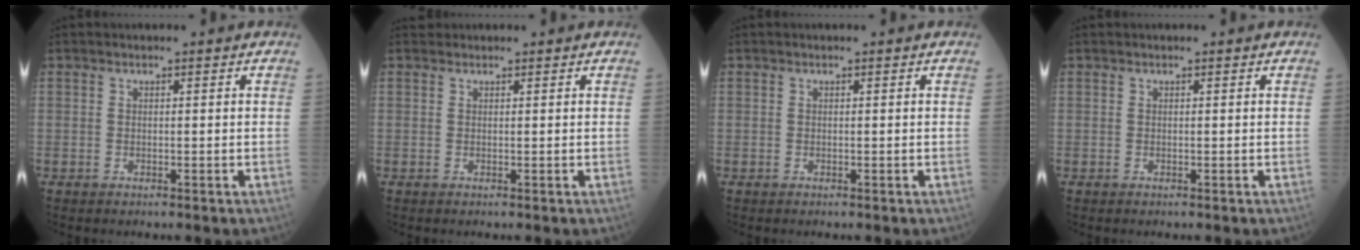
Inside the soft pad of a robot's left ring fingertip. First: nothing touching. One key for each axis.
{"total": 0.5, "fx": 0.4, "fy": 0.2, "fz": -0.1, "tx": -0.005, "ty": 0.010, "tz": 0.010}
{"total": 0.0}
{"total": 0.0}